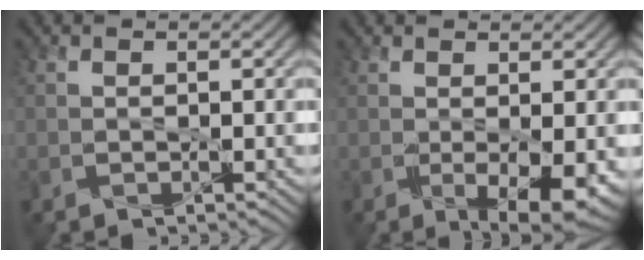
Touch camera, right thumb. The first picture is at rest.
{"total": 4.7, "force": [-0.6, 1.6, 4.4], "torque": [-0.073, -0.010, -0.002]}